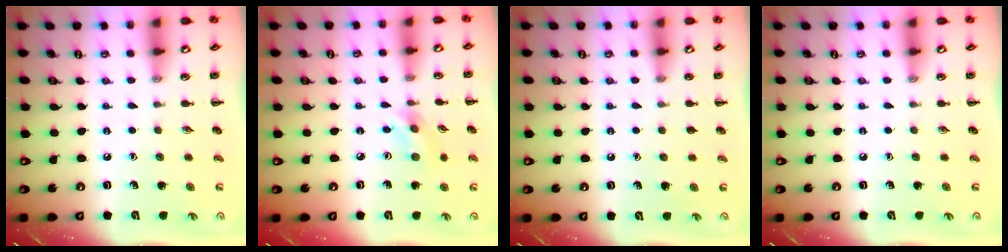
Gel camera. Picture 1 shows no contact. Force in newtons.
{"total": 2.6, "press": 2.6, "slide": 0.6}
{"total": 0.6, "press": 0.6, "slide": 0.0}
{"total": 0.0}